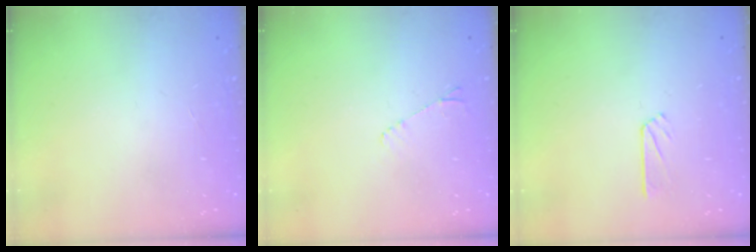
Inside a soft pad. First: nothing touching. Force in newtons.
{"total": 4.4, "press": 4.3, "slide": 0.7}
{"total": 2.5, "press": 2.5, "slide": 0.2}